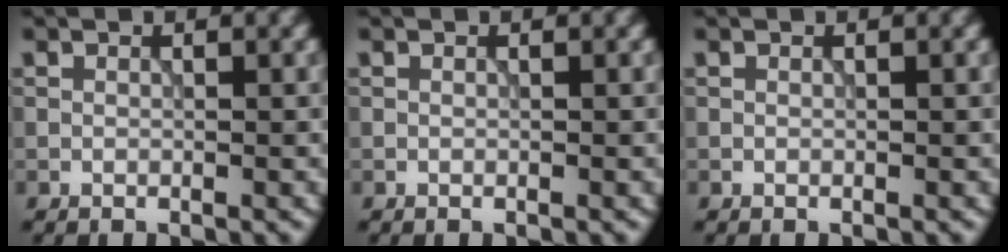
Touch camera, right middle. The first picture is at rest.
{"total": 0.0}
{"total": 0.0}